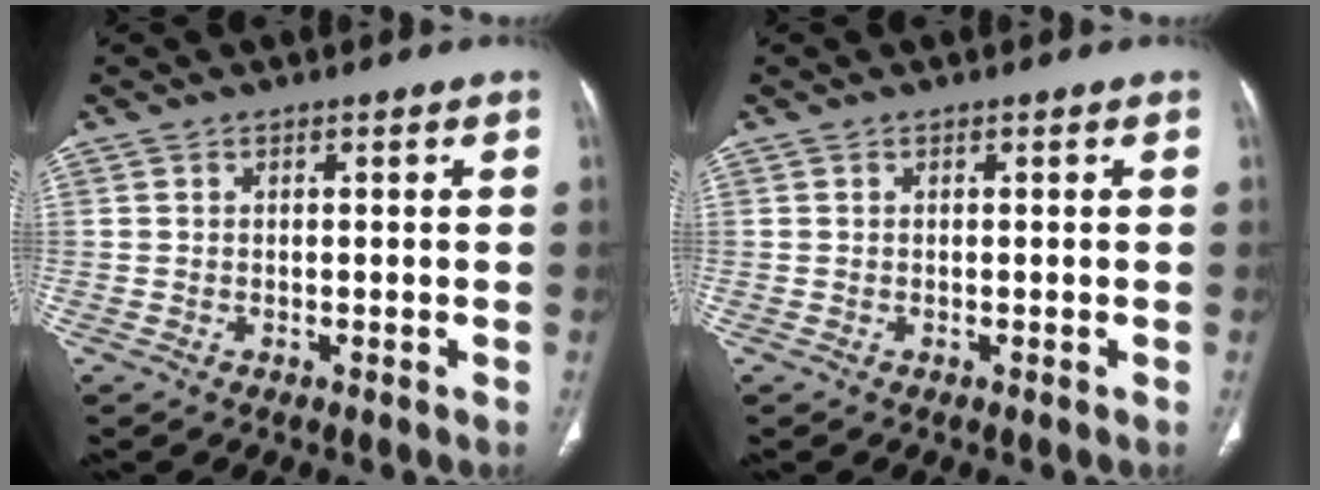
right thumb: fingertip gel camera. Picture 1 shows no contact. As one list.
[{"total": 0.0}]